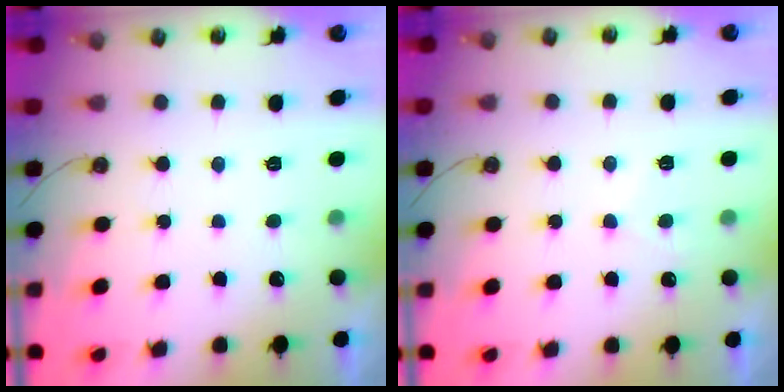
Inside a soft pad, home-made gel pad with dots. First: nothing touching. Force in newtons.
{"total": 6.3, "press": 6.2, "slide": 0.8}